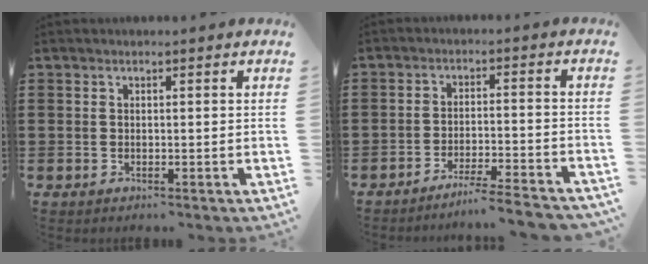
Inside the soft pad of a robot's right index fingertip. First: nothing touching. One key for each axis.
{"total": 4.6, "fx": -4.3, "fy": -0.6, "fz": 1.3, "tx": -0.023, "ty": -0.010, "tz": -0.086}